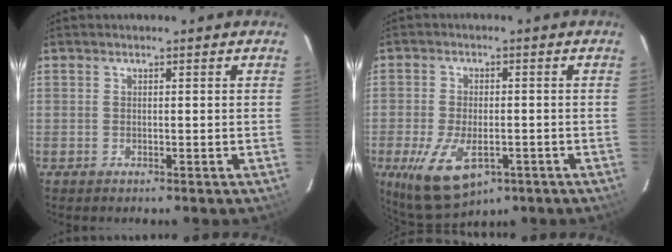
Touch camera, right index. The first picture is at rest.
{"total": 11.4, "force": [-4.8, 6.0, 8.5], "torque": [-0.182, -0.030, -0.074]}